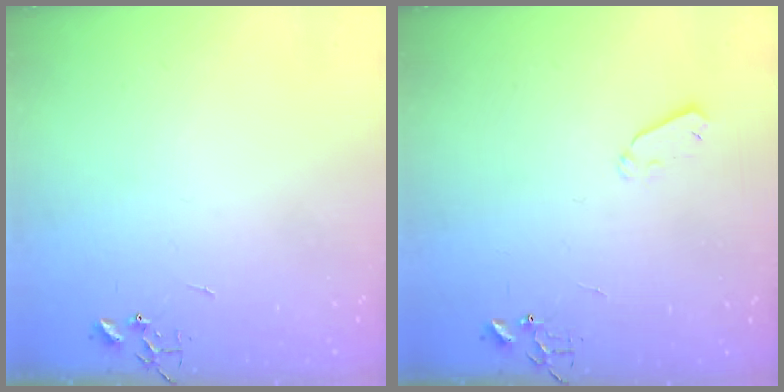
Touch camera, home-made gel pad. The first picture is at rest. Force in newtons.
{"total": 4.2, "press": 4.2, "slide": 0.7}